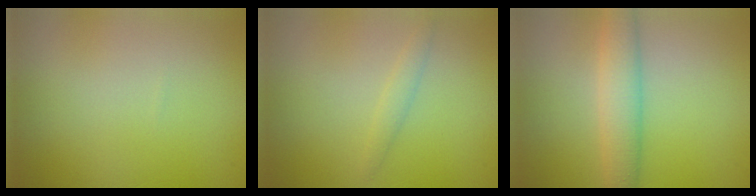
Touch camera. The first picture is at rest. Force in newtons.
{"total": 1.1, "press": 1.1, "slide": 0.0}
{"total": 3.6, "press": 3.6, "slide": 0.2}